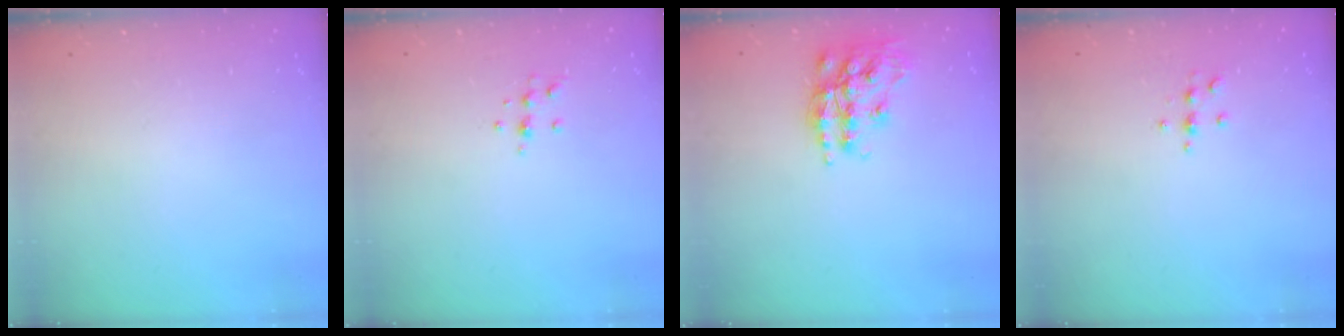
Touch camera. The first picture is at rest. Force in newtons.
{"total": 6.2, "press": 6.1, "slide": 0.8}
{"total": 17.2, "press": 17.2, "slide": 1.2}
{"total": 5.4, "press": 5.1, "slide": 1.7}